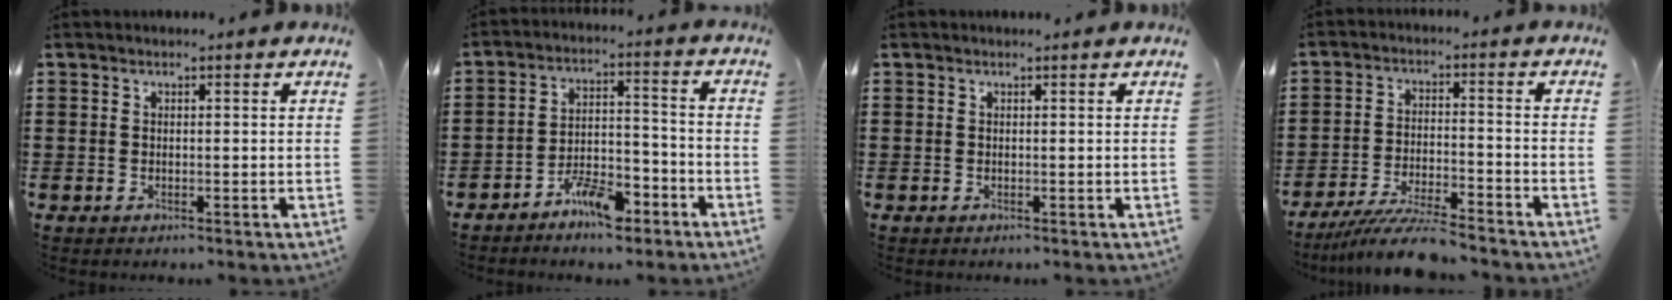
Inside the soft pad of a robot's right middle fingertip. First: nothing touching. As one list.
[{"total": 6.7, "force": [-5.4, 2.0, 3.4], "torque": [-0.065, 0.012, -0.103]}, {"total": 0.0}, {"total": 7.6, "force": [-7.0, 0.3, 3.0], "torque": [-0.059, -0.005, -0.131]}]